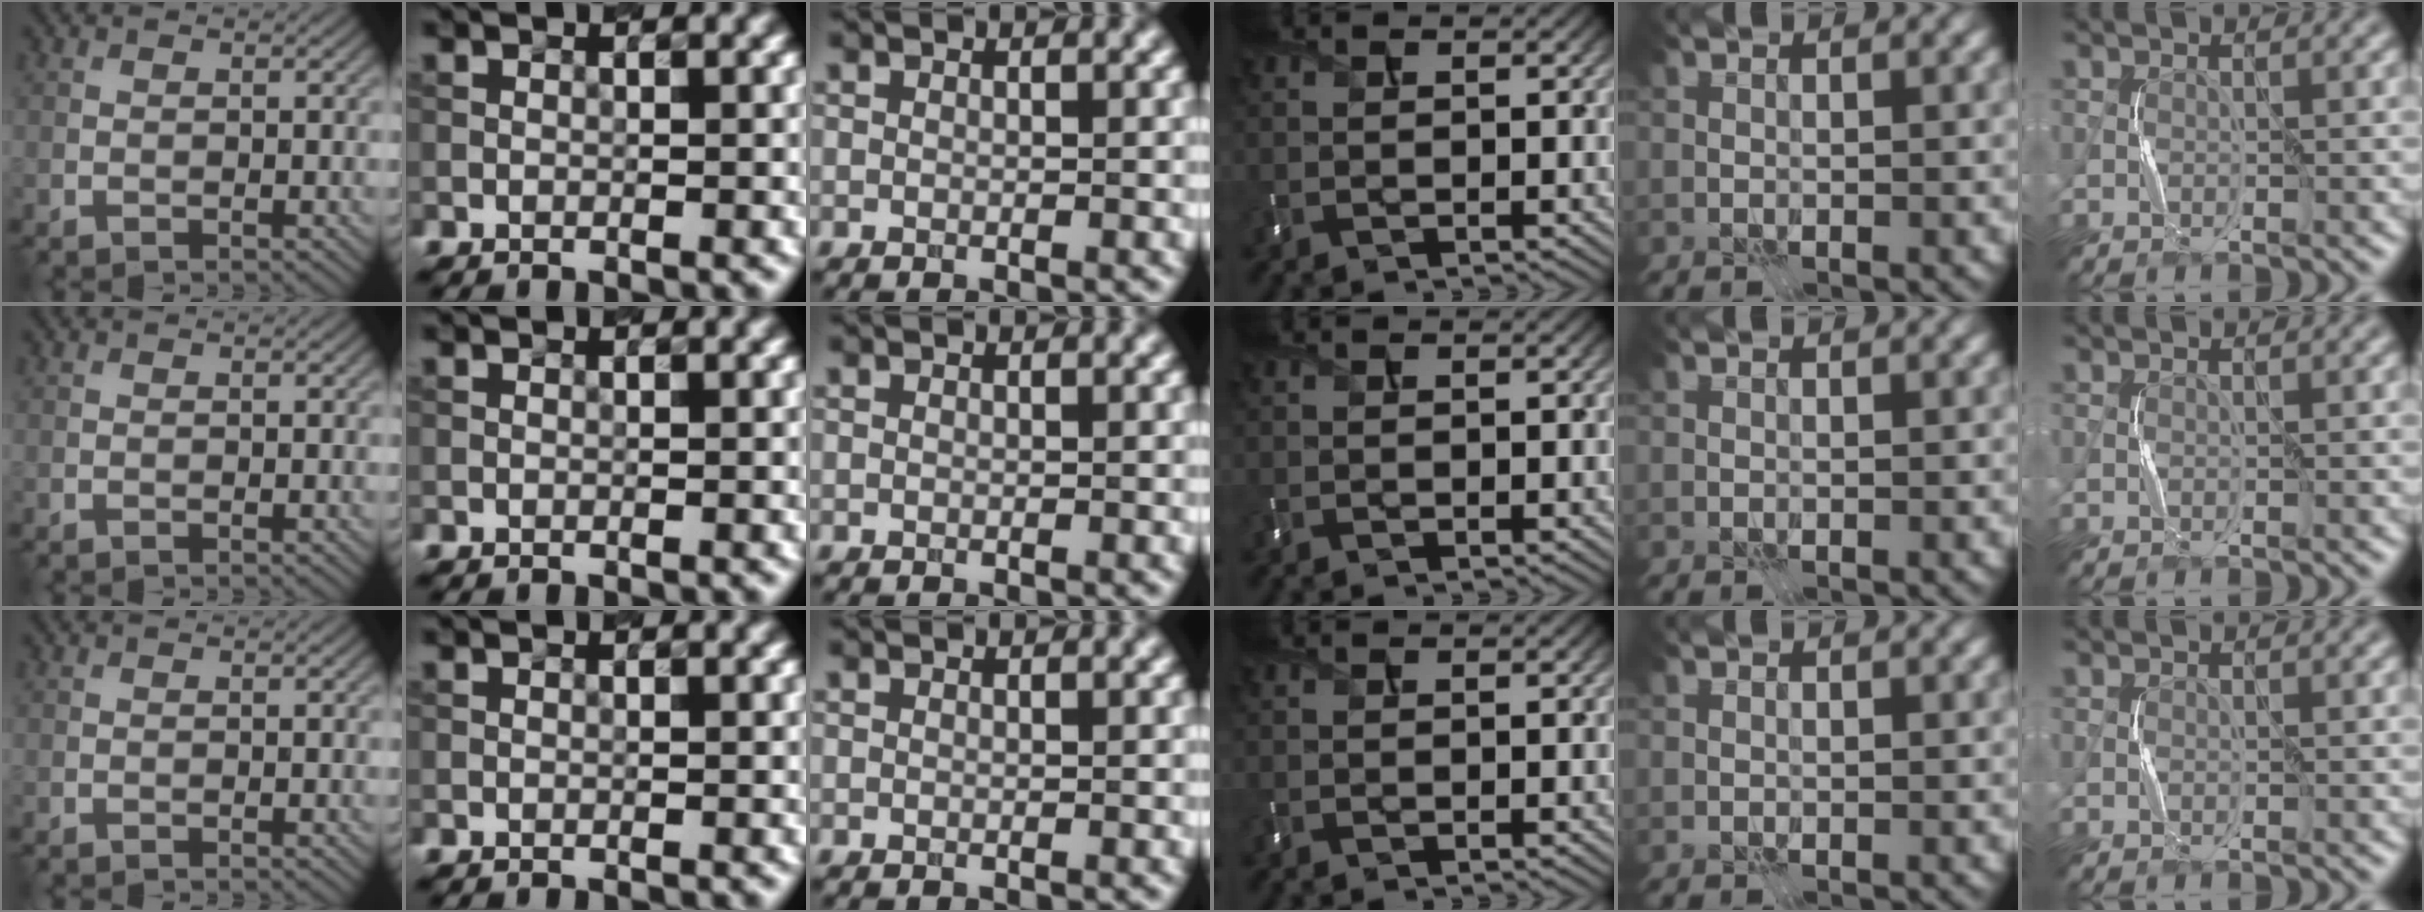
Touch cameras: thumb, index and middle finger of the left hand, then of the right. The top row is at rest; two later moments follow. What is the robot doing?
{"motion": "press", "object": "memory foam"}